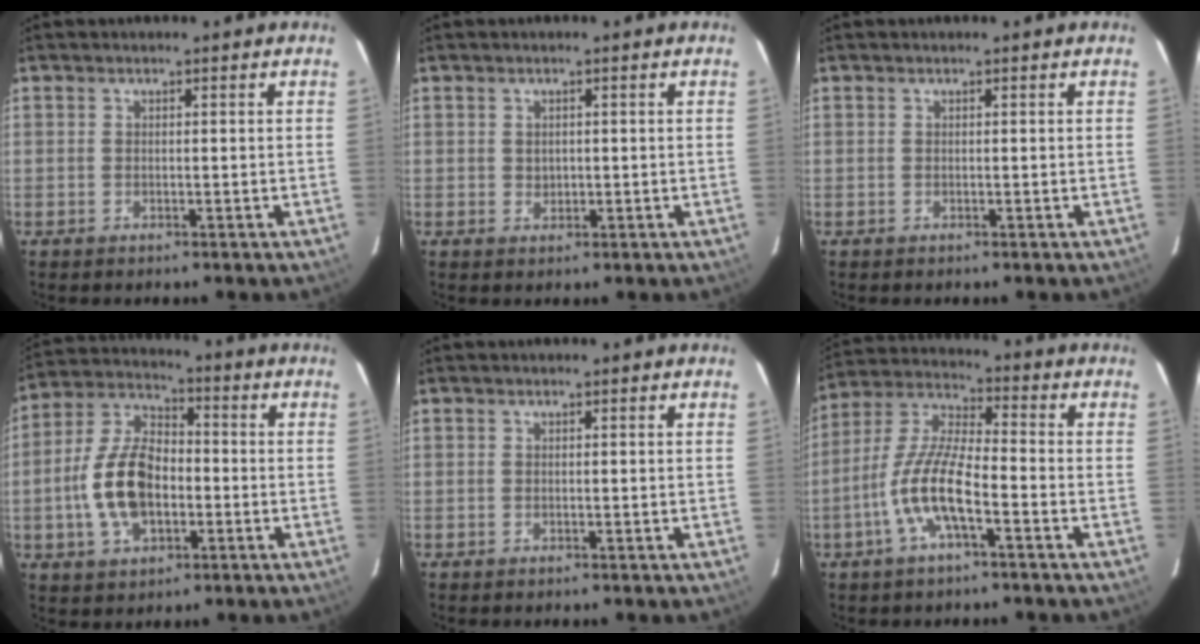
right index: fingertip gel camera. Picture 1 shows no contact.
{"total": 1.5, "force": [0.2, 1.3, 0.6], "torque": [-0.007, 0.004, 0.006]}
{"total": 0.0}
{"total": 13.6, "force": [-2.7, 8.1, 10.6], "torque": [-0.218, 0.019, -0.046]}
{"total": 0.0}
{"total": 11.4, "force": [-4.6, 2.8, 10.1], "torque": [-0.217, 0.002, -0.091]}